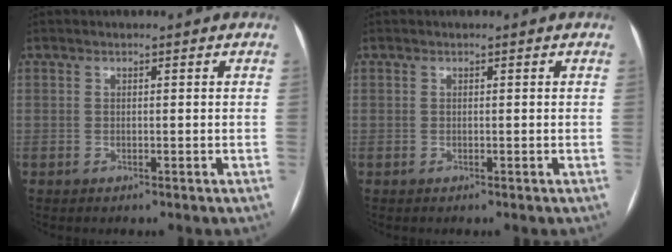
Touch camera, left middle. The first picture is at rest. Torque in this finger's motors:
{"motor_torque": [0.08, -0.16, 0.00, 0.00]}